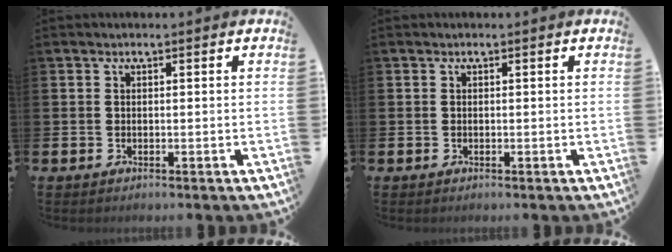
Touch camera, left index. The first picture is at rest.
{"total": 0.7, "force": [-0.7, 0.1, 0.0], "torque": [-0.002, 0.005, -0.013]}